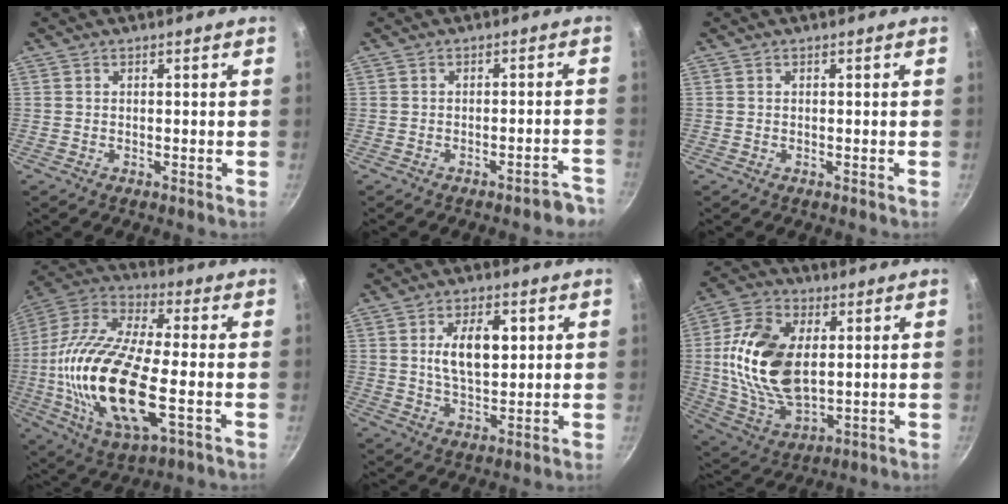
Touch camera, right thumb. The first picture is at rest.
{"total": 4.6, "force": [-3.7, 1.2, 2.4], "torque": [-0.008, 0.044, -0.031]}
{"total": 0.0}
{"total": 24.2, "force": [-3.5, 9.5, 22.0], "torque": [-0.442, 0.015, -0.078]}
{"total": 9.9, "force": [2.3, 5.3, 8.0], "torque": [-0.121, -0.008, 0.039]}
{"total": 19.3, "force": [2.2, 11.6, 15.3], "torque": [-0.277, -0.005, 0.044]}